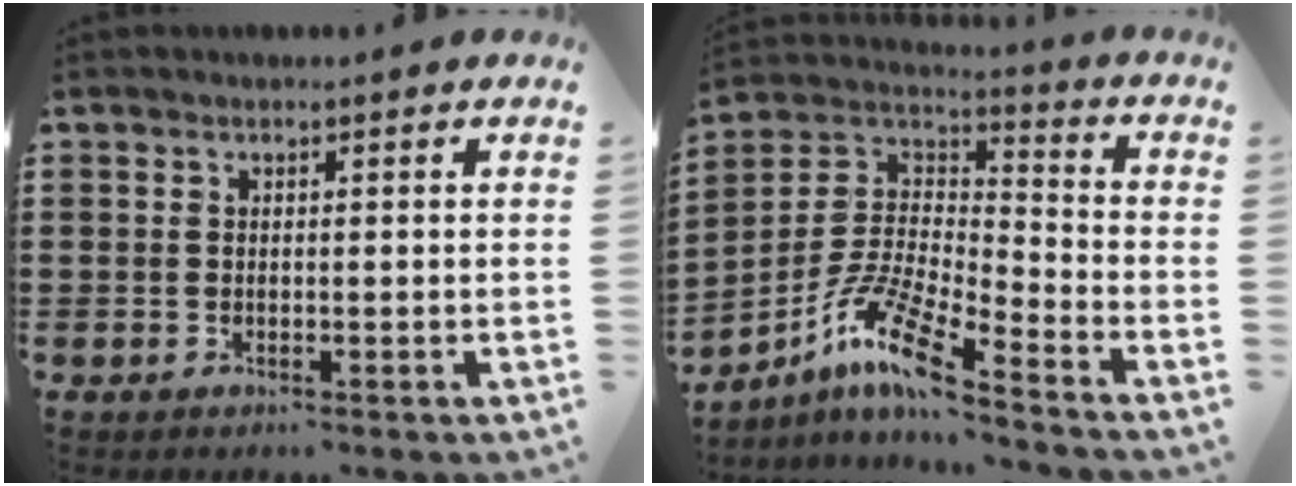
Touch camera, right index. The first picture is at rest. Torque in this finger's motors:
{"motor_torque": [-0.19, 0.34, 0.01, 0.01]}